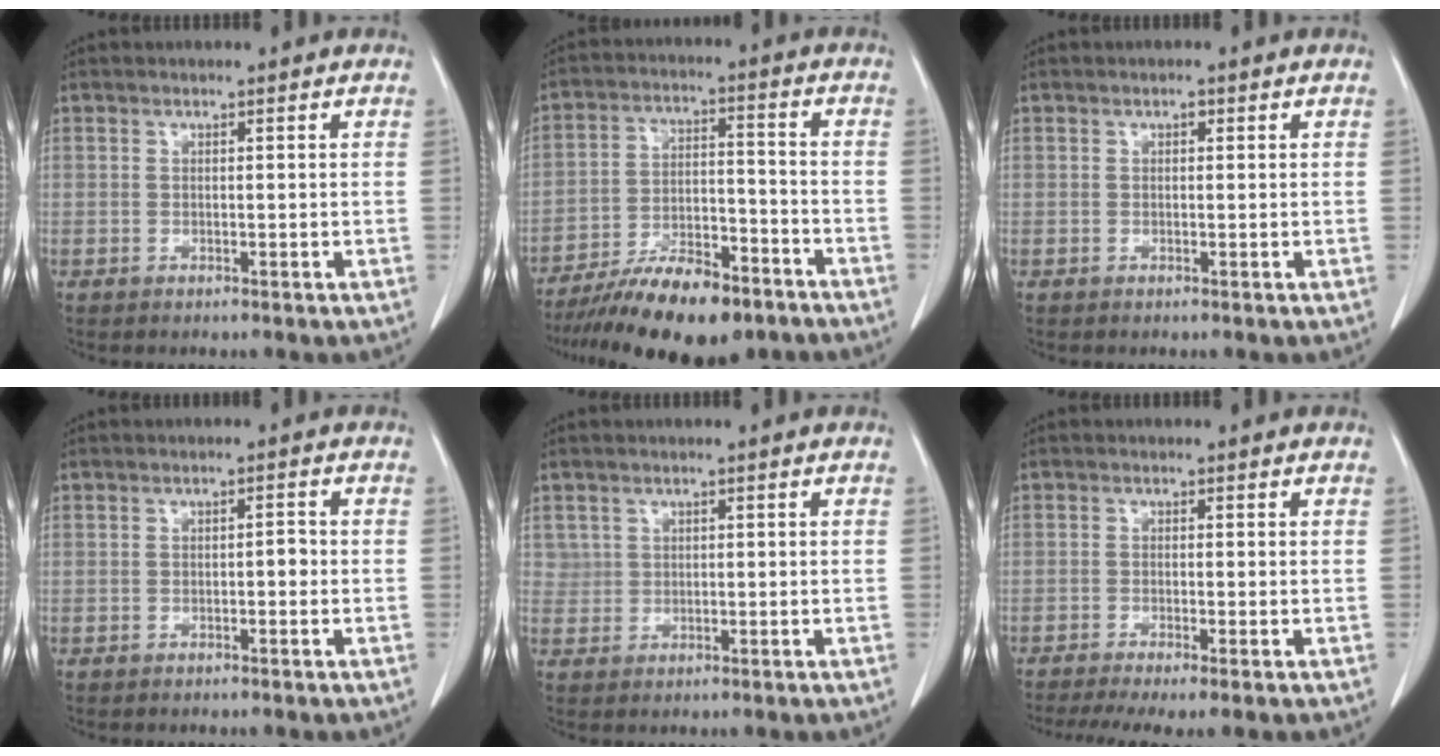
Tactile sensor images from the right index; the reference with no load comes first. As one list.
[{"total": 14.8, "force": [-11.2, 4.4, 8.6], "torque": [-0.148, -0.001, -0.189]}, {"total": 0.6, "force": [0.2, 0.4, 0.4], "torque": [-0.006, 0.002, 0.003]}, {"total": 1.3, "force": [-0.5, 0.5, 1.2], "torque": [-0.017, 0.004, -0.008]}, {"total": 1.6, "force": [0.5, 1.6, 0.1], "torque": [0.004, 0.004, 0.009]}, {"total": 7.4, "force": [-5.6, 0.6, 4.8], "torque": [-0.071, -0.011, -0.089]}]